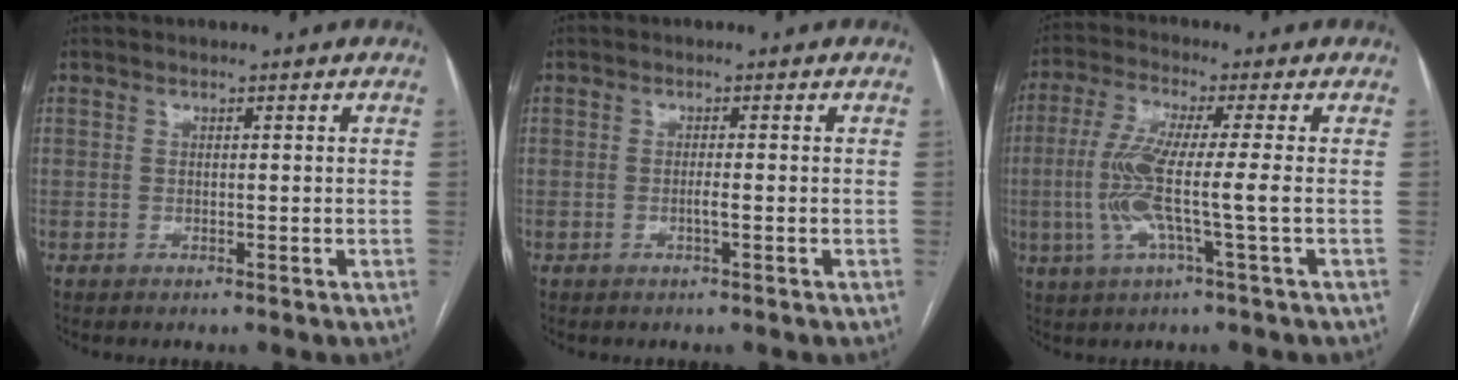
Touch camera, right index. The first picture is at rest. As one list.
[{"total": 1.2, "force": [-0.4, 0.0, 1.2], "torque": [-0.022, 0.000, -0.006]}, {"total": 9.3, "force": [-1.3, -0.3, 9.2], "torque": [-0.191, 0.000, -0.029]}]